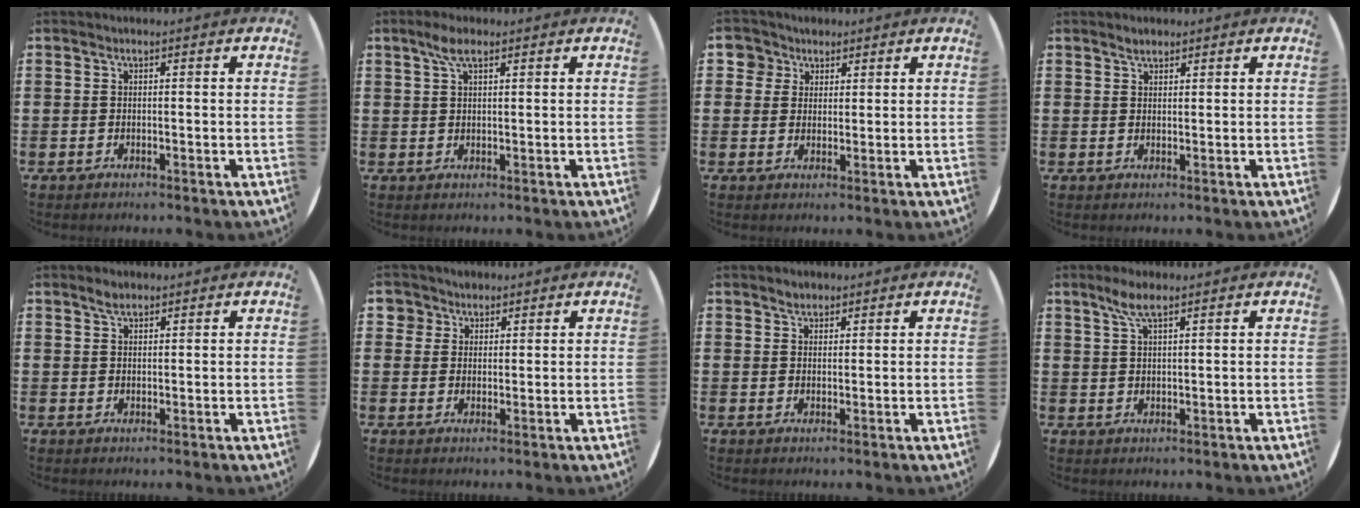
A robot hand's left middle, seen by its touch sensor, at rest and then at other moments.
{"total": 3.3, "force": [1.9, 1.1, 2.5], "torque": [-0.054, 0.008, 0.032]}
{"total": 3.6, "force": [2.3, 2.7, 0.3], "torque": [-0.011, 0.009, 0.043]}
{"total": 1.4, "force": [1.3, 0.4, 0.3], "torque": [-0.007, 0.003, 0.024]}
{"total": 1.6, "force": [1.3, 0.6, 0.6], "torque": [-0.005, 0.001, 0.022]}
{"total": 2.7, "force": [1.9, 1.9, 0.1], "torque": [-0.003, 0.006, 0.036]}
{"total": 1.6, "force": [1.4, 0.6, 0.1], "torque": [0.004, -0.001, 0.025]}
{"total": 3.6, "force": [2.4, 0.7, 2.6], "torque": [-0.056, 0.007, 0.042]}